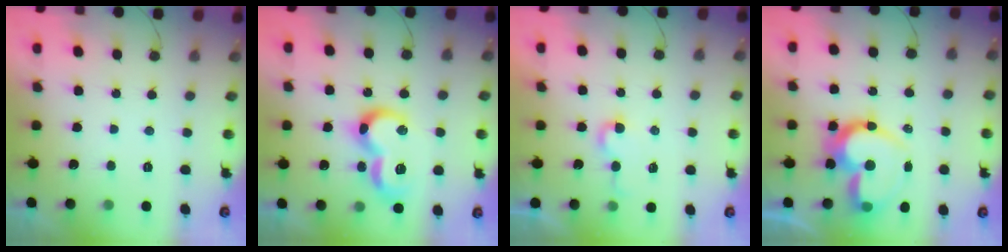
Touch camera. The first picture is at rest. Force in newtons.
{"total": 15.6, "press": 15.6, "slide": 1.0}
{"total": 4.0, "press": 4.0, "slide": 0.5}
{"total": 18.3, "press": 18.2, "slide": 1.4}